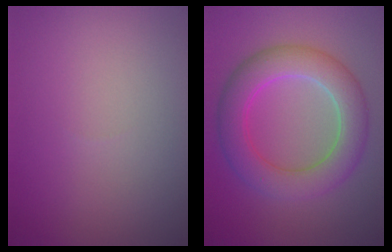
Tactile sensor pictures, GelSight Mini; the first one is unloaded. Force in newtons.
{"total": 6.1, "press": 6.1, "slide": 0.2}